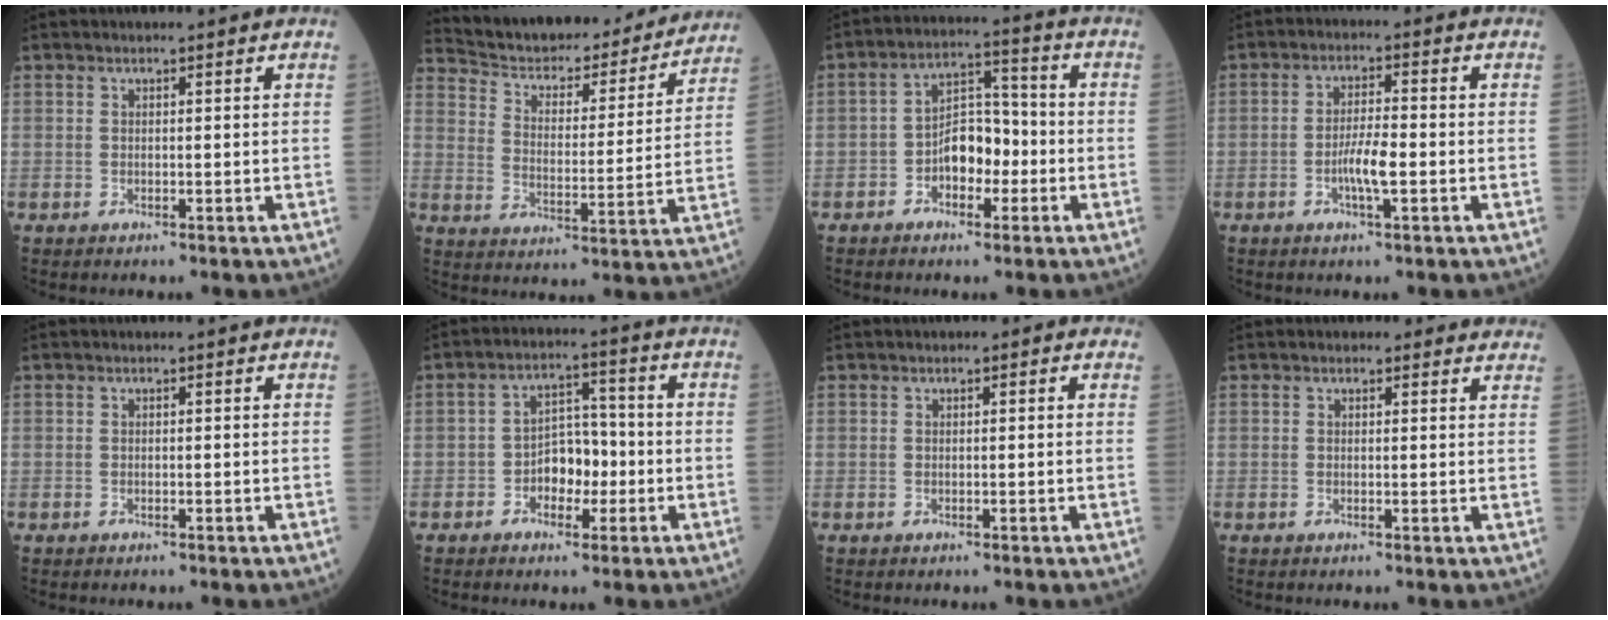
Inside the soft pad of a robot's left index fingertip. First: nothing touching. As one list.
[{"total": 21.9, "force": [20.3, 5.0, 6.4], "torque": [-0.100, -0.014, 0.279]}, {"total": 7.0, "force": [-2.5, 3.9, 5.3], "torque": [-0.093, 0.021, -0.048]}, {"total": 4.4, "force": [-1.6, 0.5, 4.0], "torque": [-0.078, -0.005, -0.033]}, {"total": 0.0}, {"total": 5.8, "force": [-2.1, 3.5, 4.1], "torque": [-0.064, 0.015, -0.040]}, {"total": 0.8, "force": [0.1, 0.5, 0.6], "torque": [-0.008, 0.009, -0.004]}, {"total": 3.8, "force": [3.4, 1.6, 0.4], "torque": [0.016, -0.004, 0.016]}]